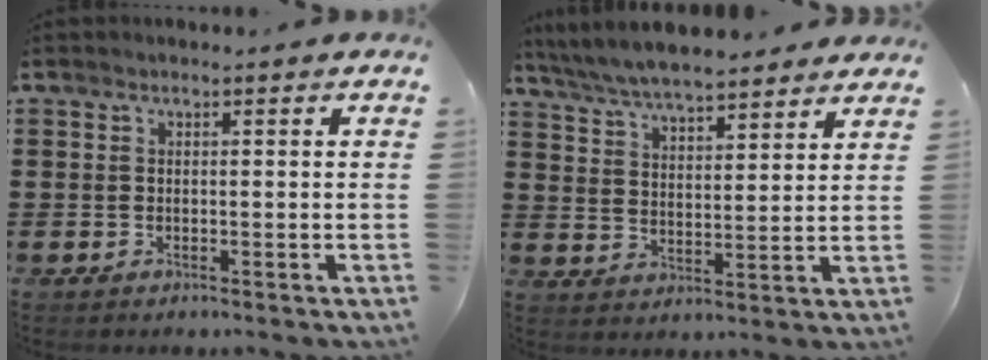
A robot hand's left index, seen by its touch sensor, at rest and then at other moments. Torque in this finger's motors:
{"motor_torque": [1.06, -1.07, 0.40, 0.21]}